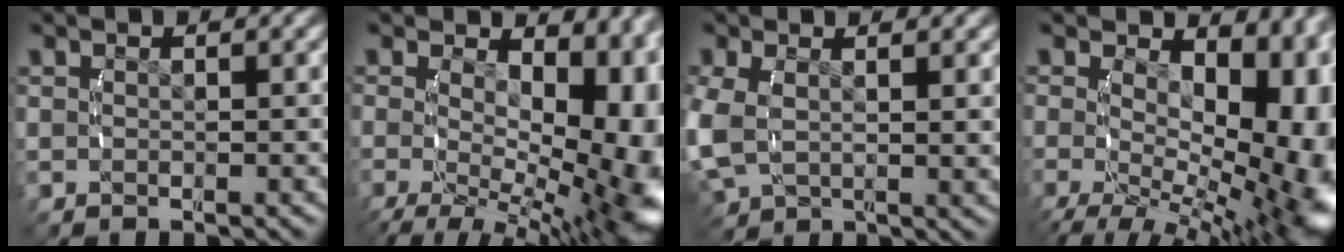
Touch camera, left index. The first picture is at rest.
{"total": 12.7, "force": [-1.4, 6.5, 10.9], "torque": [-0.139, -0.057, 0.005]}
{"total": 4.1, "force": [0.6, 2.9, 2.8], "torque": [-0.091, -0.020, 0.030]}
{"total": 13.9, "force": [-0.7, 7.5, 11.7], "torque": [-0.148, -0.053, 0.014]}